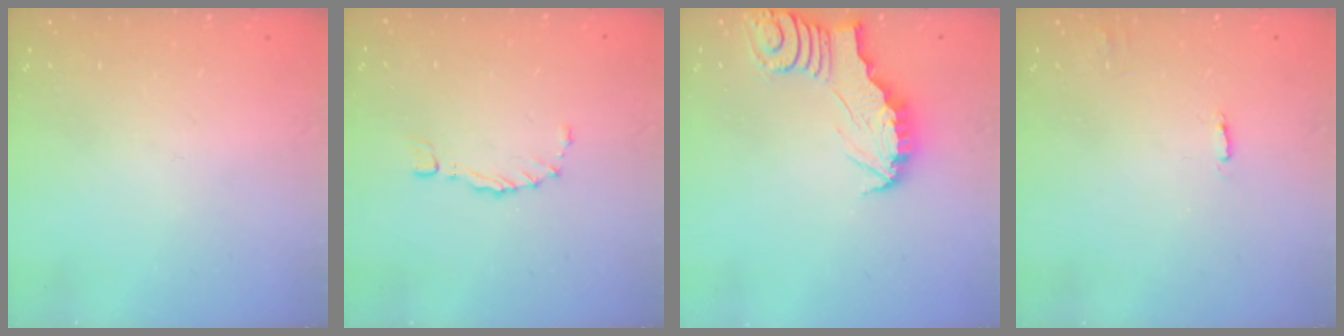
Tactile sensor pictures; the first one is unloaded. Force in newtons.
{"total": 0.9, "press": 0.9, "slide": 0.4}
{"total": 2.8, "press": 2.8, "slide": 0.2}
{"total": 2.0, "press": 2.0, "slide": 0.1}